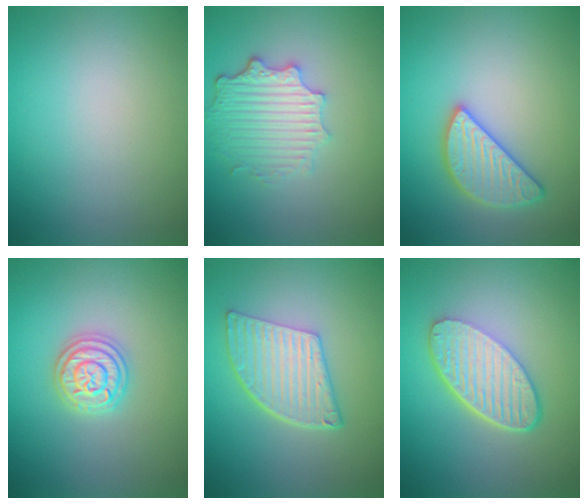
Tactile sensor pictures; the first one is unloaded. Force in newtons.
{"total": 4.3, "press": 3.4, "slide": 2.7}
{"total": 3.8, "press": 3.7, "slide": 0.7}
{"total": 3.7, "press": 3.7, "slide": 0.5}
{"total": 5.5, "press": 4.1, "slide": 3.7}
{"total": 6.2, "press": 4.4, "slide": 4.3}